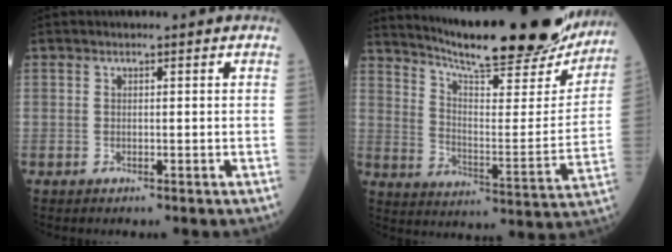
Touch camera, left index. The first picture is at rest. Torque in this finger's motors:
{"motor_torque": [0.29, -0.83, 0.59, 0.14]}